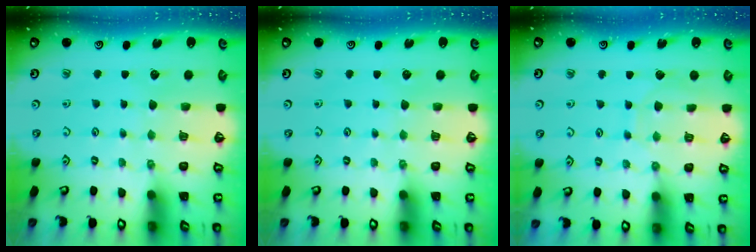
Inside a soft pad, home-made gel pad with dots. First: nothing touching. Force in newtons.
{"total": 0.0}
{"total": 5.0, "press": 5.0, "slide": 0.2}